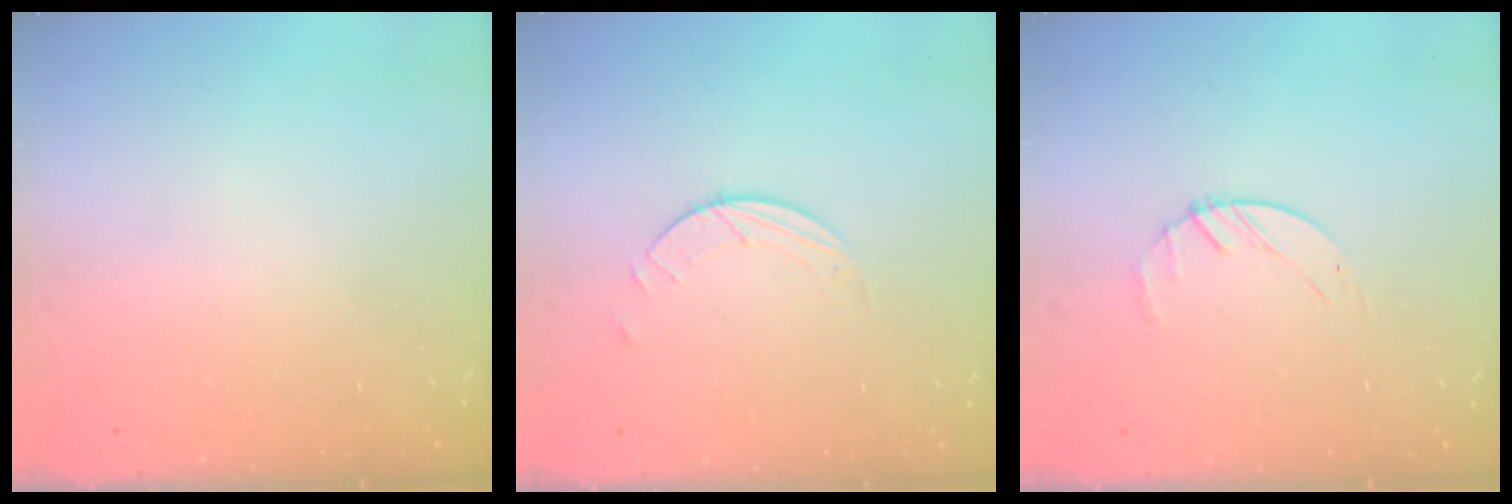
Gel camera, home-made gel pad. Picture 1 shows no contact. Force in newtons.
{"total": 2.0, "press": 2.0, "slide": 0.2}
{"total": 1.9, "press": 1.9, "slide": 0.3}